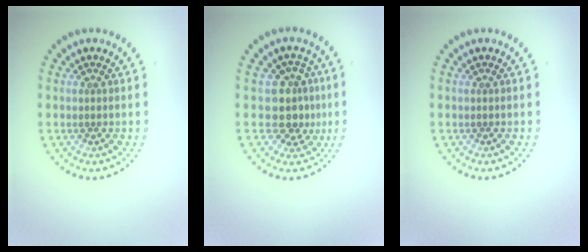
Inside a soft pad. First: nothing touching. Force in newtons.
{"total": 3.7, "press": 3.3, "slide": 1.7}
{"total": 0.0}